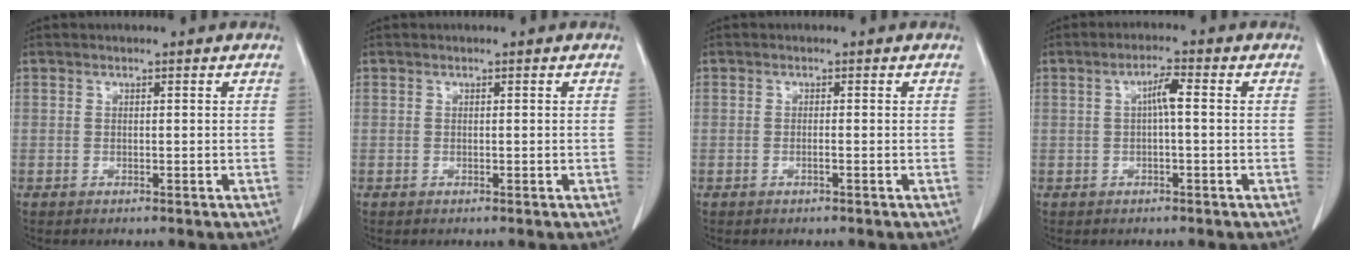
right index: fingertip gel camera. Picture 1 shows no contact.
{"total": 0.0}
{"total": 0.5, "force": [-0.2, -0.1, 0.5], "torque": [-0.007, 0.003, -0.003]}
{"total": 3.0, "force": [0.2, 0.3, 3.0], "torque": [-0.056, 0.006, 0.005]}